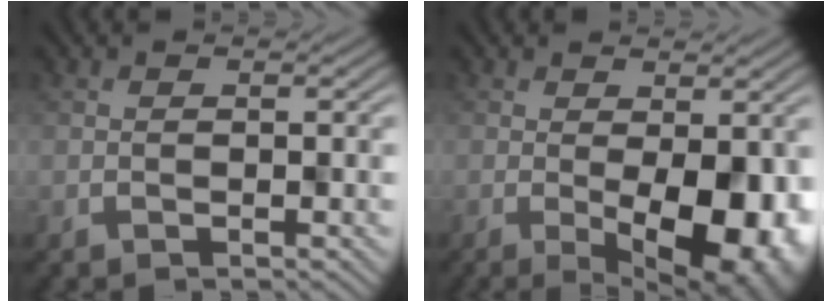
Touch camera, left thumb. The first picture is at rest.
{"total": 10.7, "force": [-2.4, 4.5, 9.5], "torque": [-0.111, -0.023, -0.010]}